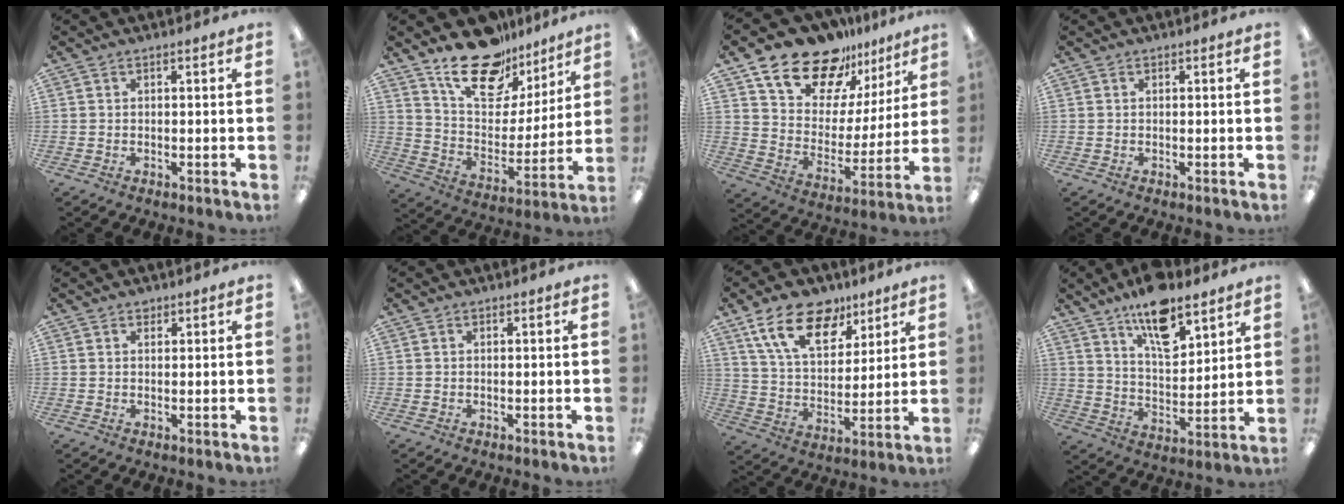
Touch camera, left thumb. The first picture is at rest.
{"total": 19.8, "force": [14.8, 9.7, 8.7], "torque": [-0.146, -0.095, 0.262]}
{"total": 17.4, "force": [13.9, 9.0, 5.4], "torque": [-0.111, -0.104, 0.250]}
{"total": 0.0}
{"total": 1.1, "force": [0.9, 0.6, 0.1], "torque": [0.005, -0.003, 0.016]}
{"total": 0.0}
{"total": 17.1, "force": [10.5, 9.5, 9.5], "torque": [-0.164, -0.037, 0.193]}
{"total": 13.8, "force": [10.0, 5.6, 7.6], "torque": [-0.119, -0.054, 0.173]}